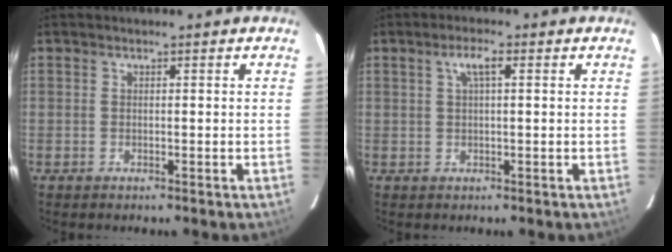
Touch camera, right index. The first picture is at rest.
{"total": 2.9, "force": [1.0, 0.6, 2.7], "torque": [-0.053, 0.009, 0.019]}